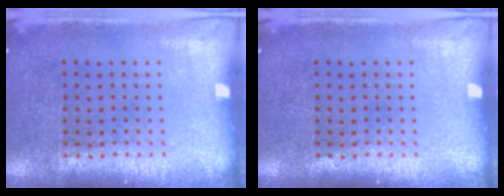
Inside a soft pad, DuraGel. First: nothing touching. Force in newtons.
{"total": 0.0}